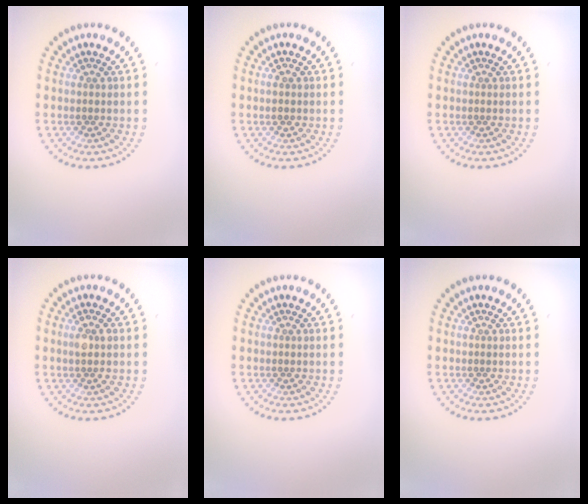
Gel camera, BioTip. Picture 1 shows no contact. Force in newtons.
{"total": 1.1, "press": 1.1, "slide": 0.0}
{"total": 0.0}
{"total": 1.3, "press": 1.2, "slide": 0.6}
{"total": 0.0}
{"total": 0.0}